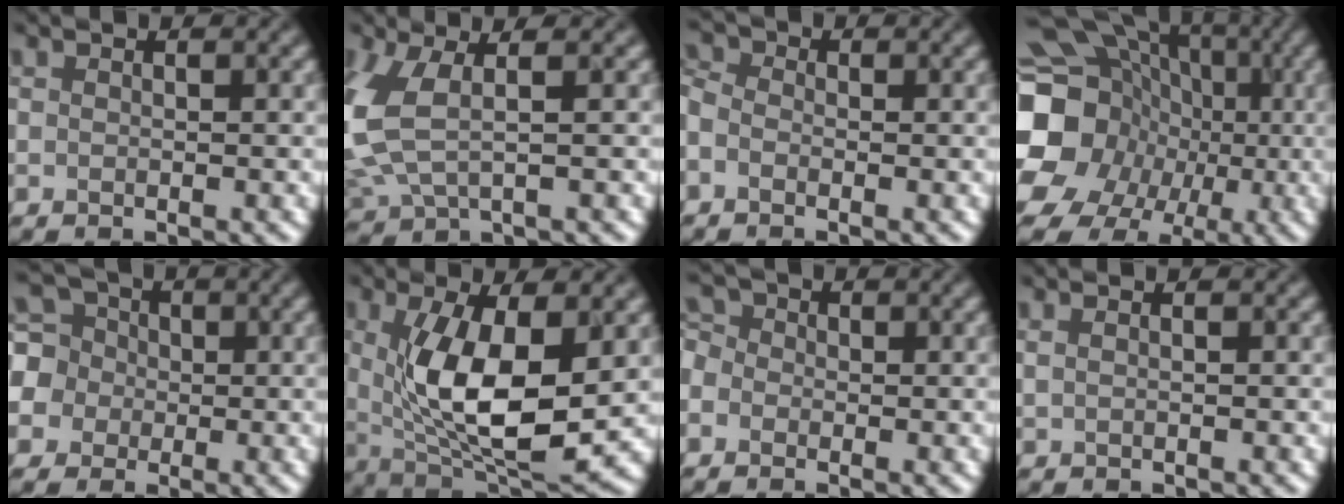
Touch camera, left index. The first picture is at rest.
{"total": 4.6, "force": [-0.3, 2.1, 4.1], "torque": [-0.128, -0.005, 0.018]}
{"total": 1.8, "force": [-0.8, 1.4, 0.9], "torque": [-0.036, 0.011, -0.027]}
{"total": 20.1, "force": [-3.9, 17.7, 8.7], "torque": [-0.172, -0.003, -0.086]}
{"total": 7.0, "force": [-1.1, 6.6, 1.9], "torque": [-0.068, 0.029, -0.039]}
{"total": 9.1, "force": [0.1, 3.6, 8.3], "torque": [-0.159, -0.016, 0.027]}
{"total": 1.6, "force": [-1.0, 1.2, 0.0], "torque": [-0.011, 0.014, -0.012]}
{"total": 0.7, "force": [0.2, 0.4, 0.6], "torque": [-0.004, 0.003, -0.001]}